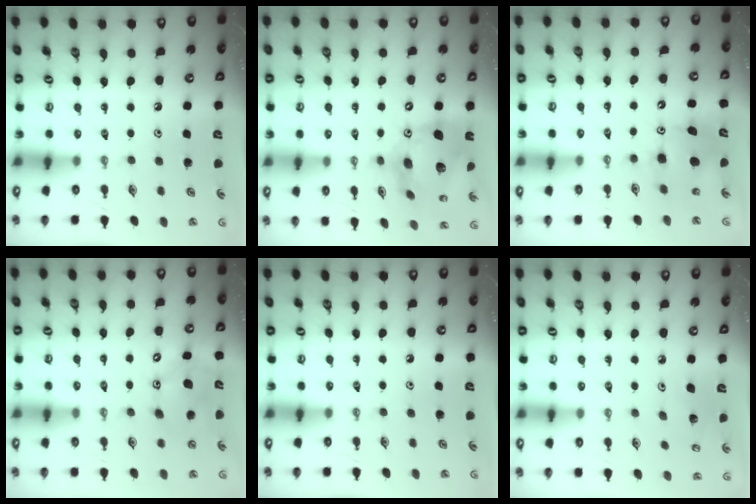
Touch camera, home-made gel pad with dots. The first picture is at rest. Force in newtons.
{"total": 19.8, "press": 19.7, "slide": 1.8}
{"total": 7.6, "press": 7.6, "slide": 0.5}
{"total": 11.6, "press": 11.2, "slide": 2.8}
{"total": 0.0}
{"total": 4.6, "press": 4.2, "slide": 1.7}